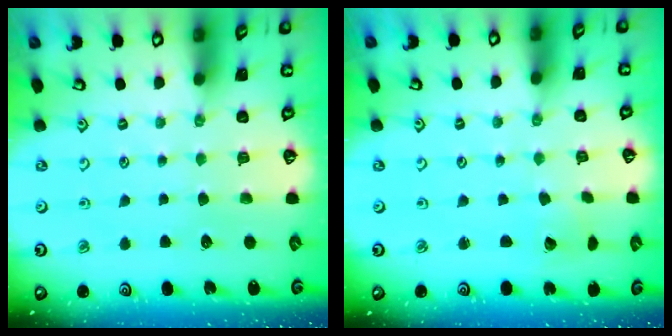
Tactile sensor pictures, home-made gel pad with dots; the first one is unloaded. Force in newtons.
{"total": 2.1, "press": 2.1, "slide": 0.2}